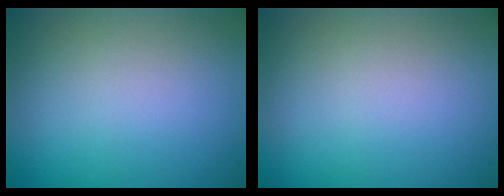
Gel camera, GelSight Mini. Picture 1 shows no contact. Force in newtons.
{"total": 0.0}